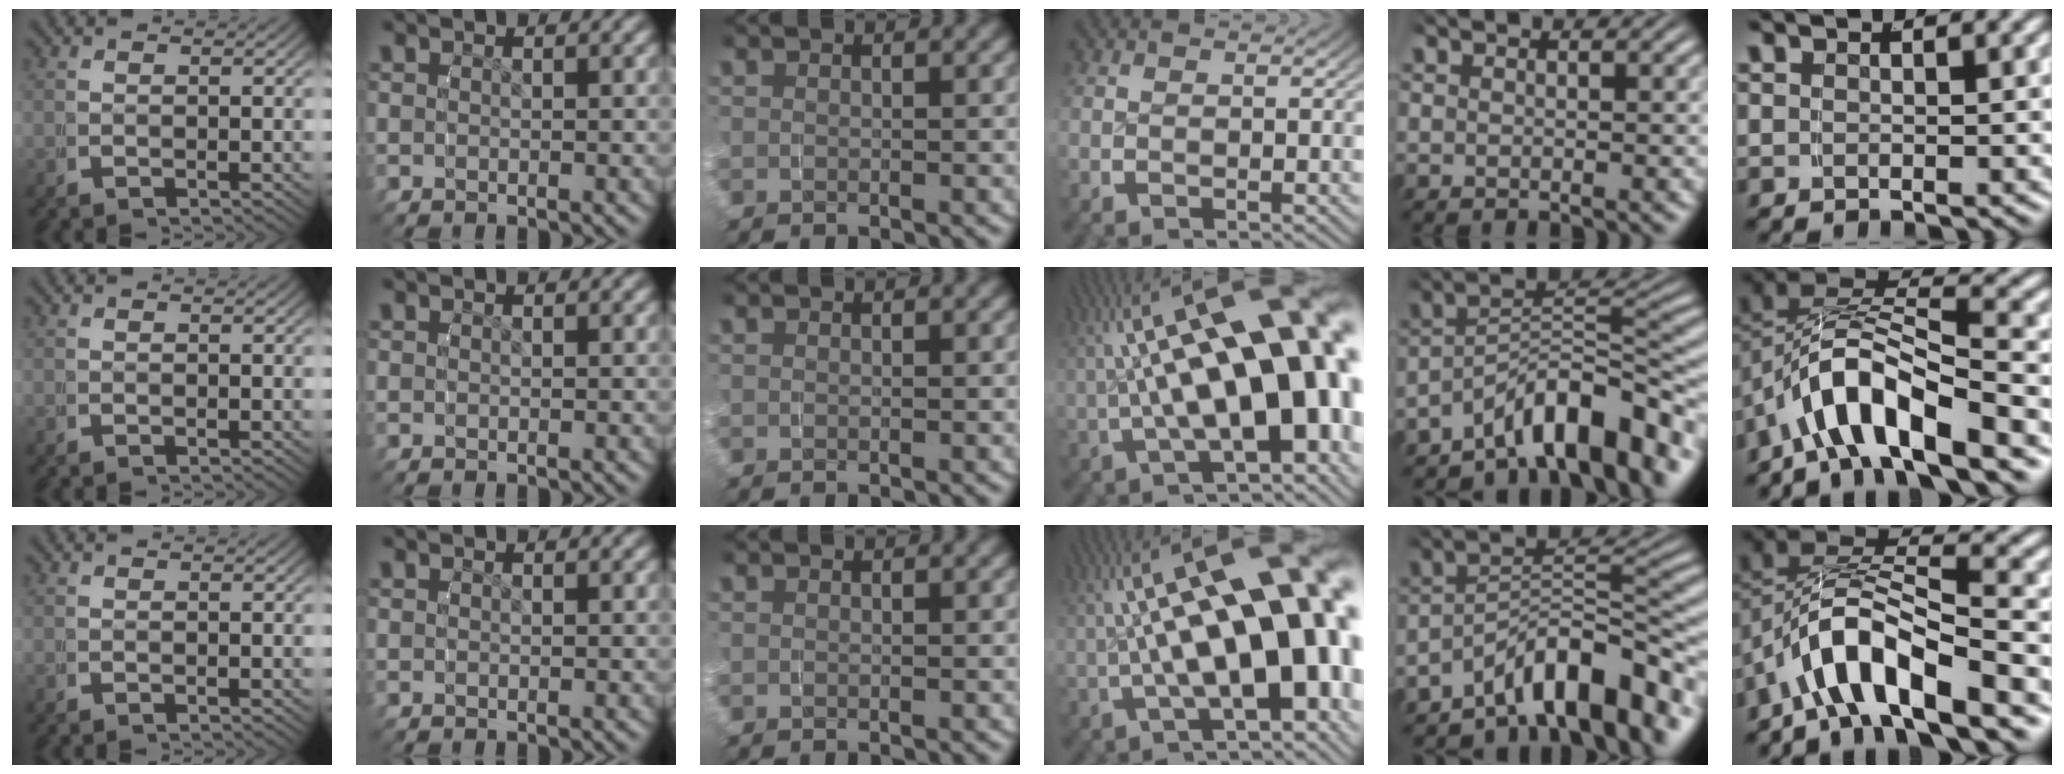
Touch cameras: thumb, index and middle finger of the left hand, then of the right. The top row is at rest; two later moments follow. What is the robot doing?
{"motion": "grasp_and_lifting", "object": "water bottle"}